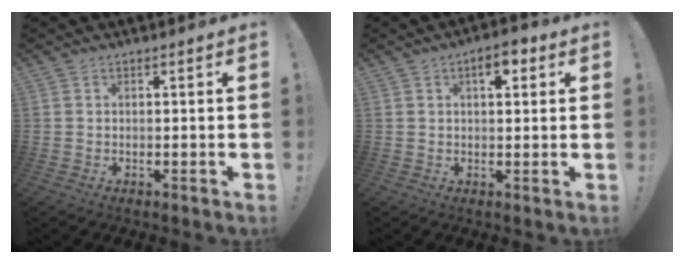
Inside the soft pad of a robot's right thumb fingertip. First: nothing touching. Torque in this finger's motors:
{"motor_torque": [0.23, 1.01, -0.26, 0.18, -0.02]}